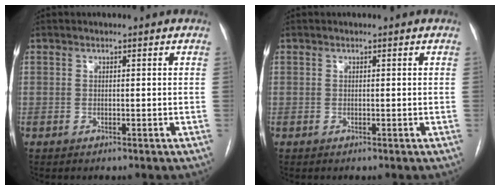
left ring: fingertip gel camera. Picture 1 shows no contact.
{"total": 0.0}